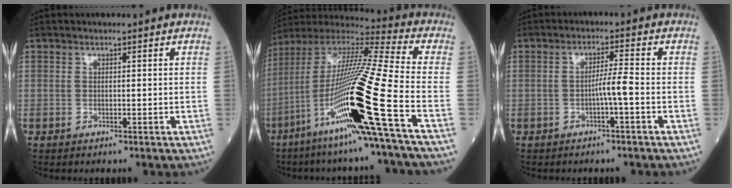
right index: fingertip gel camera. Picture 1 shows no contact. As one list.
[{"total": 23.9, "force": [-9.3, -1.0, 22.0], "torque": [-0.422, -0.035, -0.179]}, {"total": 3.1, "force": [-1.1, -0.5, 2.9], "torque": [-0.045, 0.002, -0.022]}]